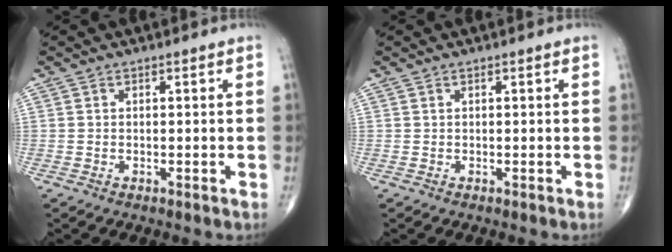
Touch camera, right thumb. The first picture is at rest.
{"total": 0.0}